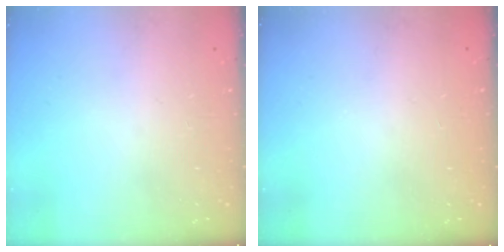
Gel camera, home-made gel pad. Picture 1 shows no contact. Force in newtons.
{"total": 0.0}